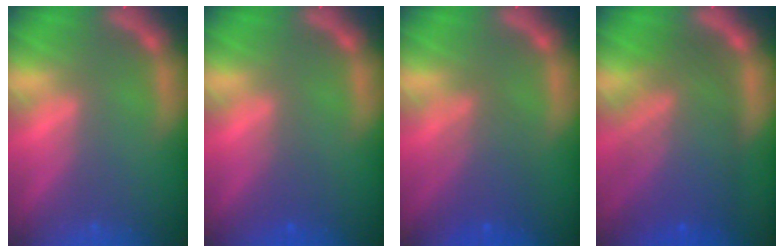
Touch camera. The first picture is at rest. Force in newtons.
{"total": 1.5}
{"total": 4.1}
{"total": 9.5}